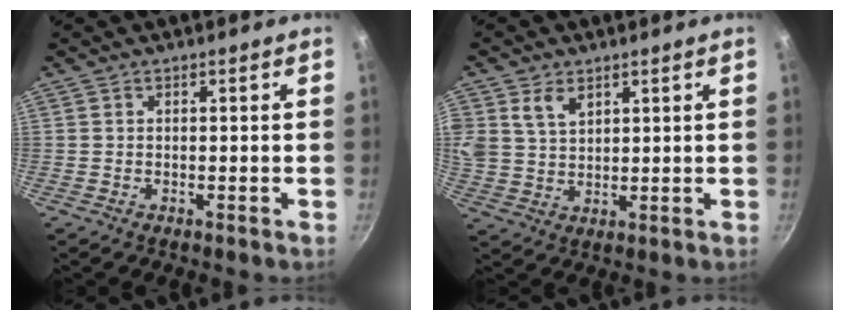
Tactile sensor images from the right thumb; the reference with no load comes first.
{"total": 7.0, "force": [3.4, 4.8, 3.8], "torque": [-0.065, -0.009, 0.069]}